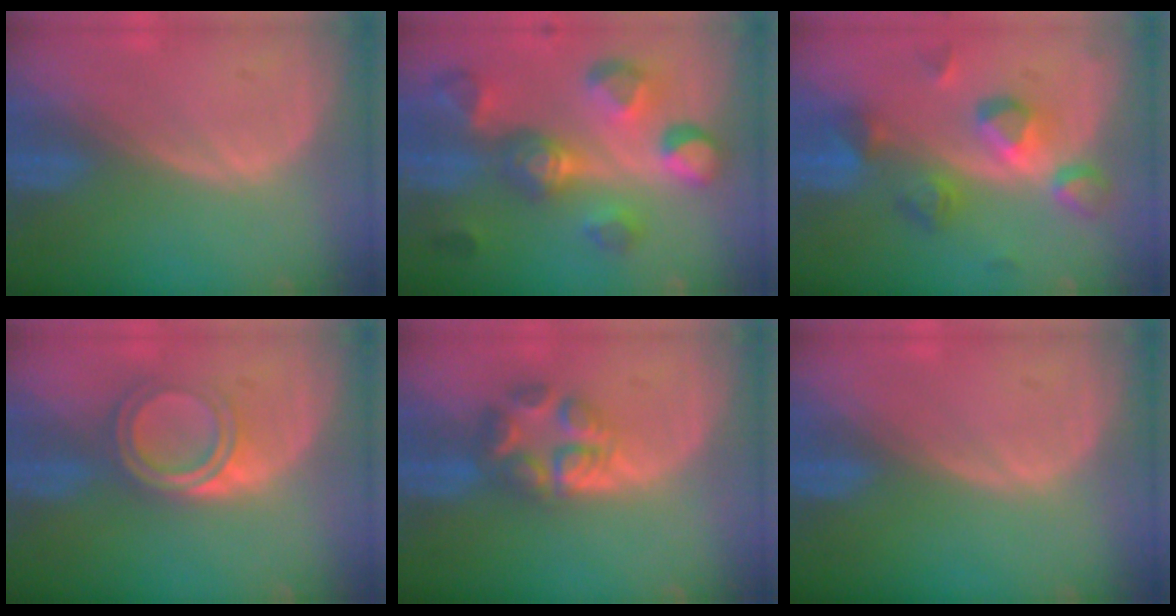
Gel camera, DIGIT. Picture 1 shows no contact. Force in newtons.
{"total": 10.4, "press": 10.1, "slide": 2.8}
{"total": 7.4, "press": 7.4, "slide": 0.8}
{"total": 5.1, "press": 4.8, "slide": 1.7}
{"total": 5.6, "press": 5.6, "slide": 0.4}
{"total": 0.0}